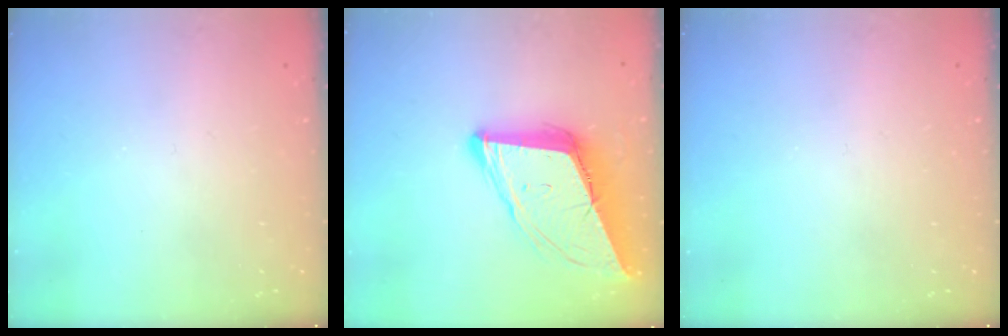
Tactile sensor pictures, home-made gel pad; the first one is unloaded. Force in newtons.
{"total": 15.3, "press": 14.8, "slide": 4.1}
{"total": 0.0}